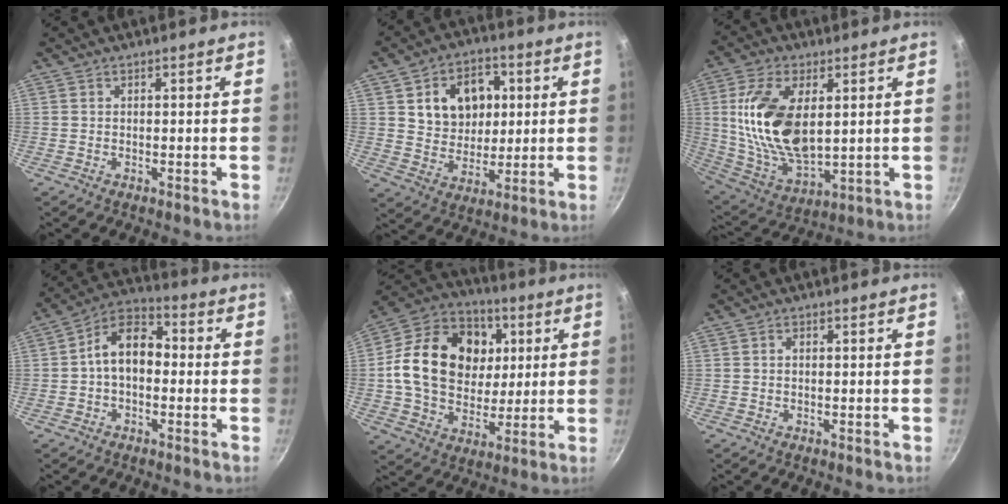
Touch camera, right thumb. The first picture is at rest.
{"total": 13.0, "force": [3.2, 10.2, 7.5], "torque": [-0.082, -0.005, 0.053]}
{"total": 18.5, "force": [3.4, 10.0, 15.2], "torque": [-0.283, -0.018, 0.076]}
{"total": 10.3, "force": [-0.3, 6.9, 7.6], "torque": [-0.095, 0.039, -0.025]}
{"total": 22.6, "force": [3.7, 17.4, 14.0], "torque": [-0.220, 0.012, 0.060]}
{"total": 0.6, "force": [0.0, 0.4, 0.5], "torque": [-0.009, 0.003, 0.000]}